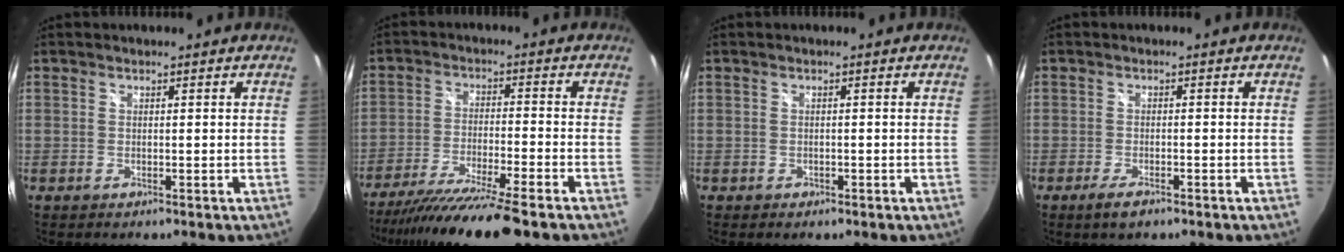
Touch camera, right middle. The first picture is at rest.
{"total": 15.3, "force": [-12.7, -0.2, 8.6], "torque": [-0.170, -0.035, -0.214]}
{"total": 1.0, "force": [-0.6, 0.7, 0.3], "torque": [-0.005, -0.002, -0.007]}
{"total": 3.2, "force": [-2.2, 0.9, 2.1], "torque": [-0.050, -0.007, -0.041]}